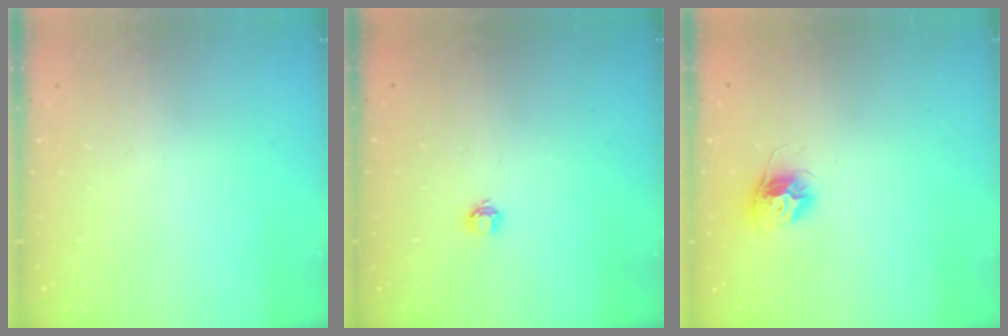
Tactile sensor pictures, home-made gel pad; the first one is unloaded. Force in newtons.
{"total": 3.7, "press": 3.7, "slide": 0.5}
{"total": 10.1, "press": 10.1, "slide": 0.7}